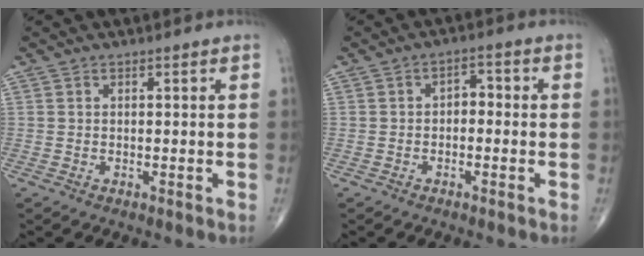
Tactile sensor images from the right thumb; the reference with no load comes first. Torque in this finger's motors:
{"motor_torque": [0.09, -0.39, 0.21, 0.22, 0.01]}